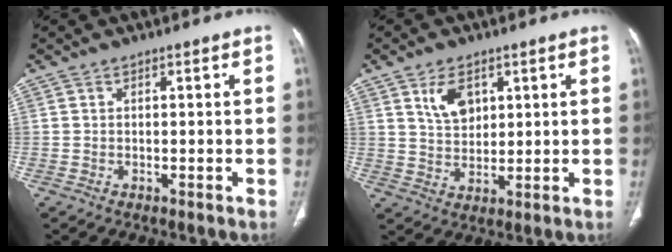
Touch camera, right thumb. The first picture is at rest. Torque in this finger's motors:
{"motor_torque": [-1.03, 0.46, -0.08, 0.08, 0.15]}